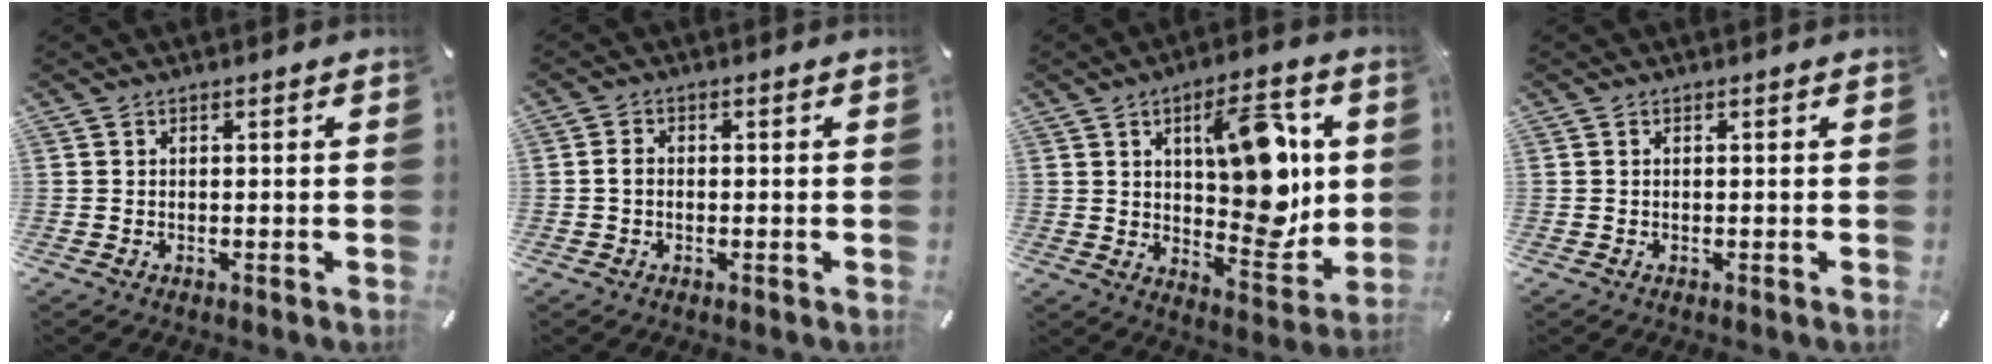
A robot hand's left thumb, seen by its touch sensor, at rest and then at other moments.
{"total": 1.7, "force": [-0.3, 1.3, 1.1], "torque": [-0.020, 0.005, -0.007]}
{"total": 17.4, "force": [5.2, 8.6, 14.2], "torque": [-0.191, -0.018, 0.082]}
{"total": 0.0}